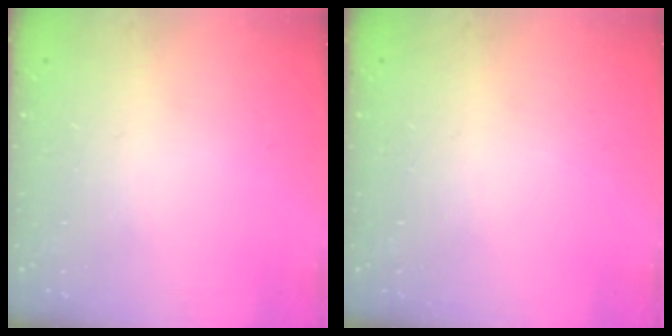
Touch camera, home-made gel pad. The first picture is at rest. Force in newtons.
{"total": 0.0}